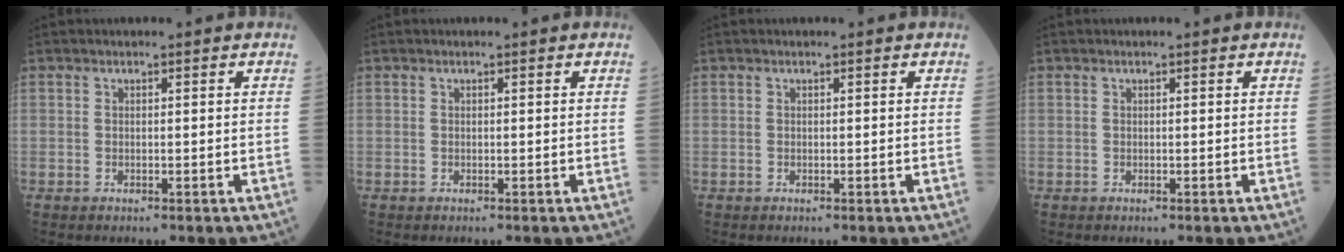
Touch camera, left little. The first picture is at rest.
{"total": 0.0}
{"total": 0.0}
{"total": 0.0}